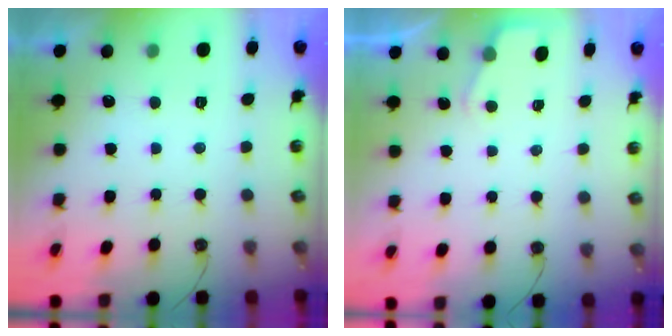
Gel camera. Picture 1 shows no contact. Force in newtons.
{"total": 2.4, "press": 2.4, "slide": 0.4}